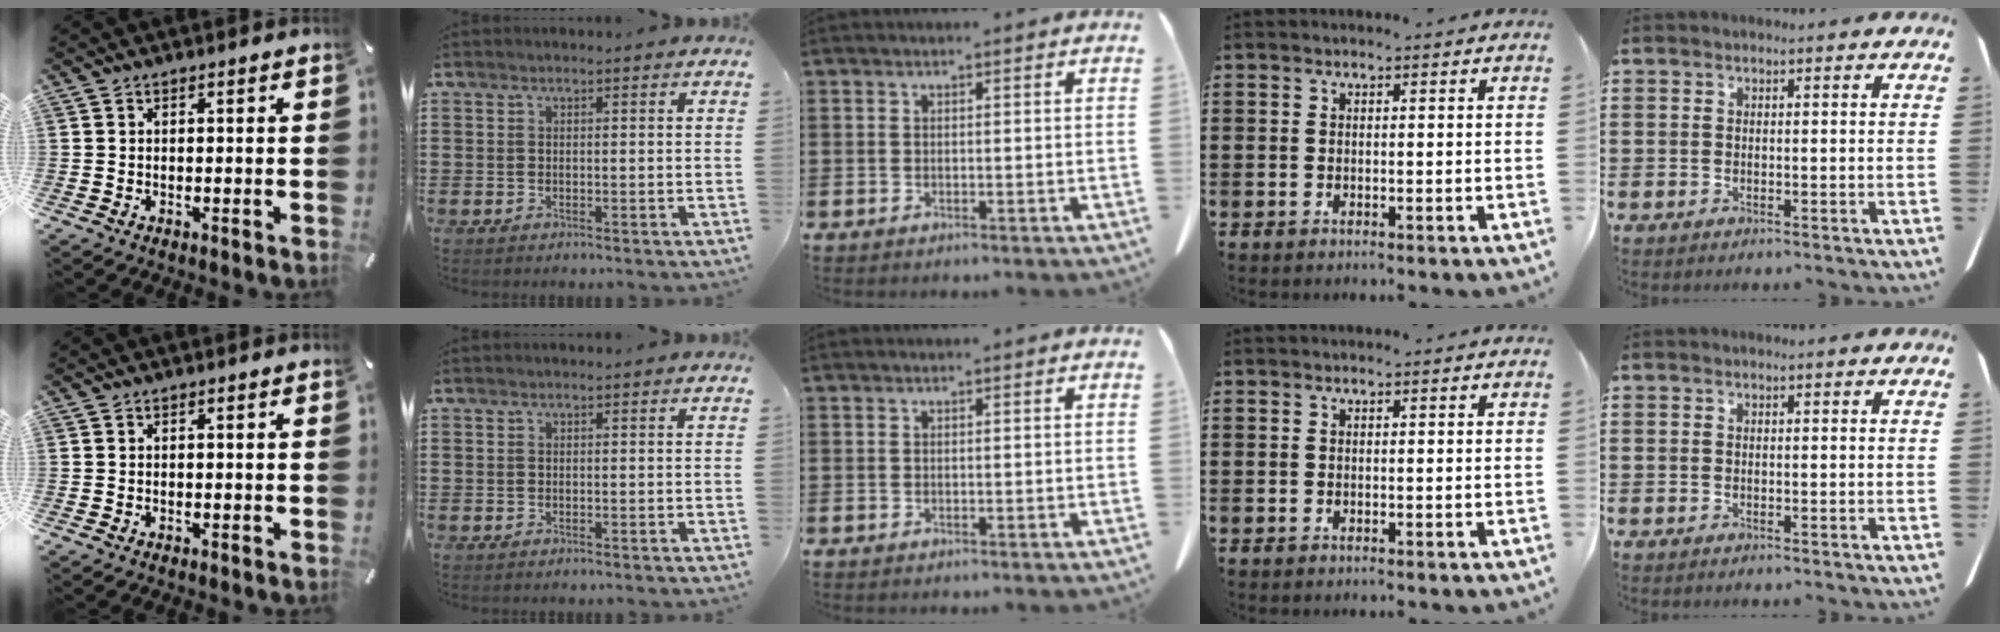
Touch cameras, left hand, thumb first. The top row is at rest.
{}